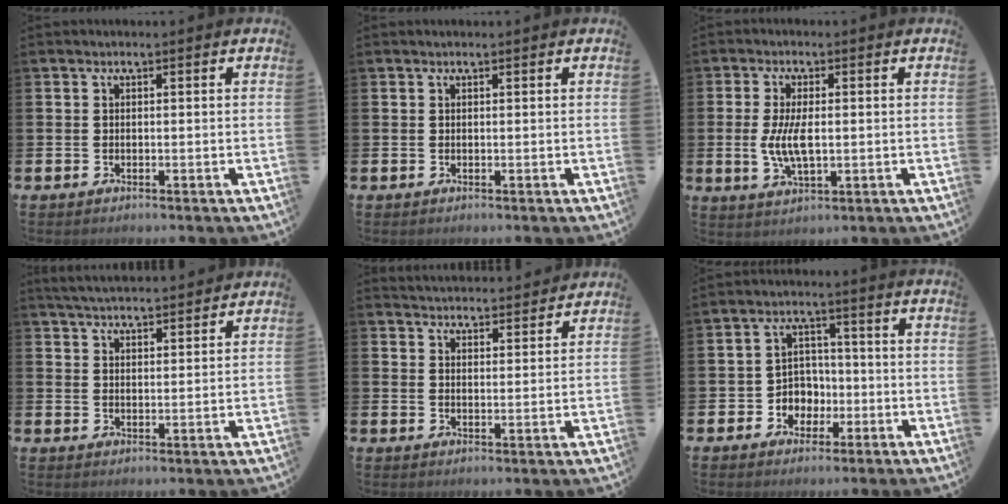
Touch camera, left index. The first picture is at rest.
{"total": 0.0}
{"total": 5.4, "force": [0.1, 2.3, 4.9], "torque": [-0.104, 0.000, -0.003]}
{"total": 4.3, "force": [4.3, 0.2, 0.2], "torque": [-0.016, -0.023, 0.078]}
{"total": 4.2, "force": [4.1, 0.4, -0.4], "torque": [-0.005, -0.028, 0.074]}
{"total": 4.2, "force": [-1.0, 4.0, 0.9], "torque": [-0.029, 0.002, -0.026]}